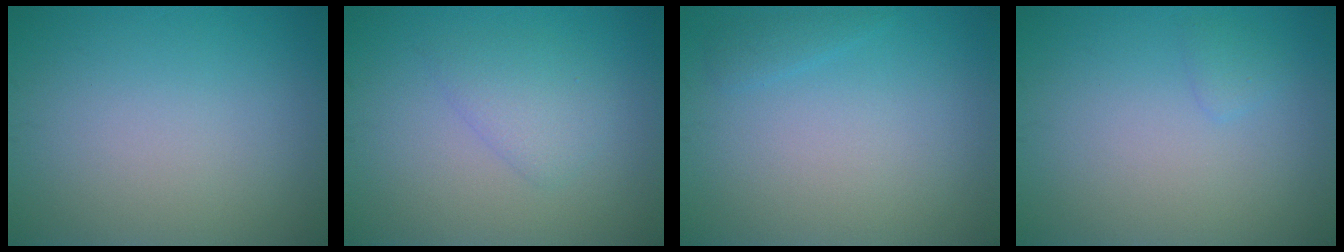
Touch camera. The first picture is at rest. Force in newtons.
{"total": 2.2, "press": 2.2, "slide": 0.2}
{"total": 0.9, "press": 0.9, "slide": 0.1}
{"total": 0.8, "press": 0.8, "slide": 0.1}